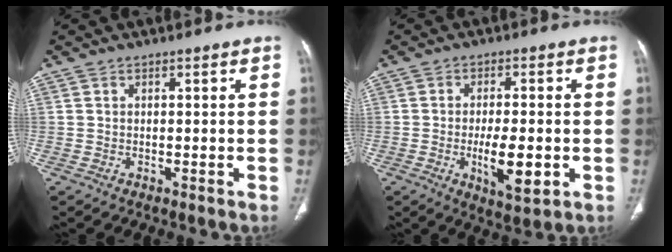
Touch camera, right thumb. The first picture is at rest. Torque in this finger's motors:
{"motor_torque": [1.40, 1.46, 0.73, -0.79, 0.23]}